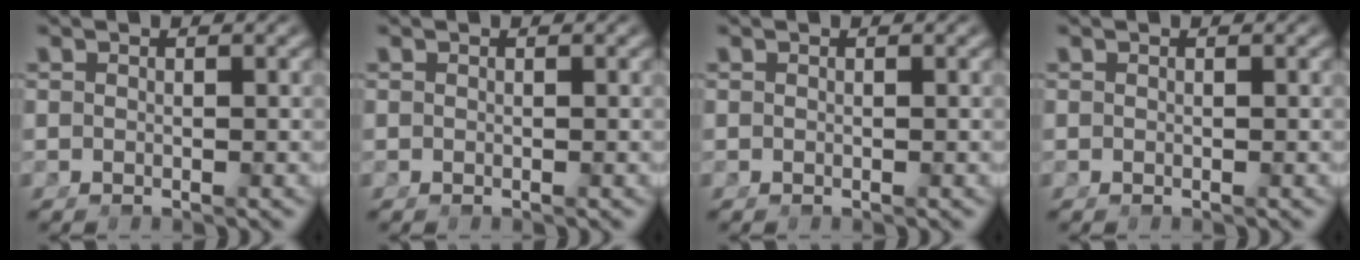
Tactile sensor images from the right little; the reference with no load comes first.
{"total": 0.0}
{"total": 0.0}
{"total": 0.0}